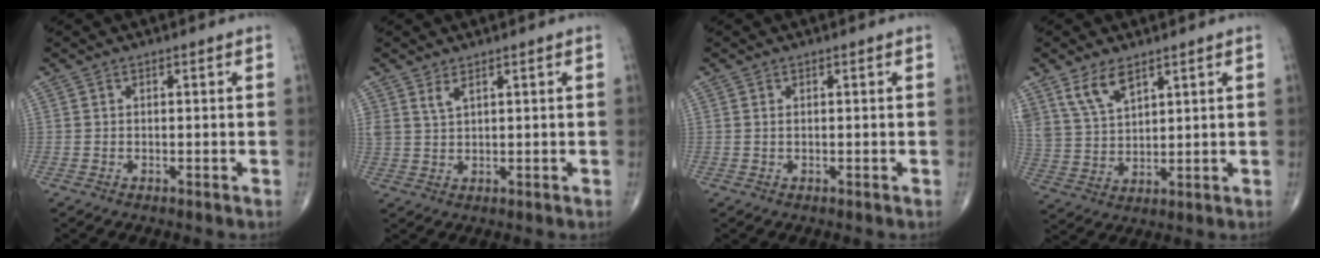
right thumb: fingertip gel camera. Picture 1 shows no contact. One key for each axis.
{"total": 2.2, "fx": 1.6, "fy": 0.7, "fz": 1.3, "tx": -0.026, "ty": -0.011, "tz": 0.039}
{"total": 0.0}
{"total": 7.5, "fx": 5.0, "fy": 3.5, "fz": 4.3, "tx": -0.076, "ty": -0.020, "tz": 0.108}